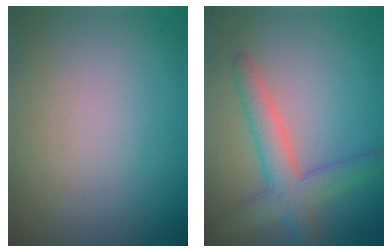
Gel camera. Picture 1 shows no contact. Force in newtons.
{"total": 4.5, "press": 4.5, "slide": 0.2}